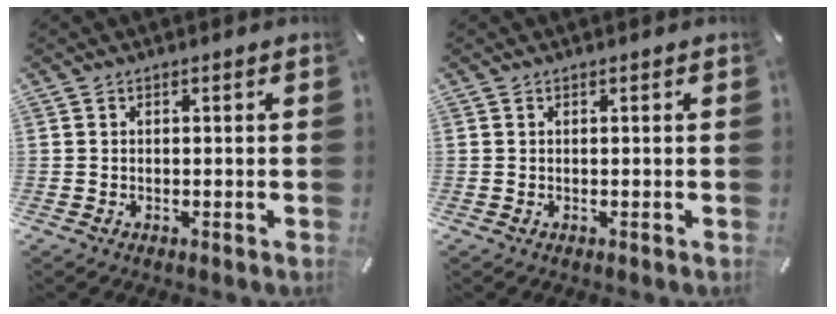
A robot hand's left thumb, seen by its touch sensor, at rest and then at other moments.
{"total": 0.0}